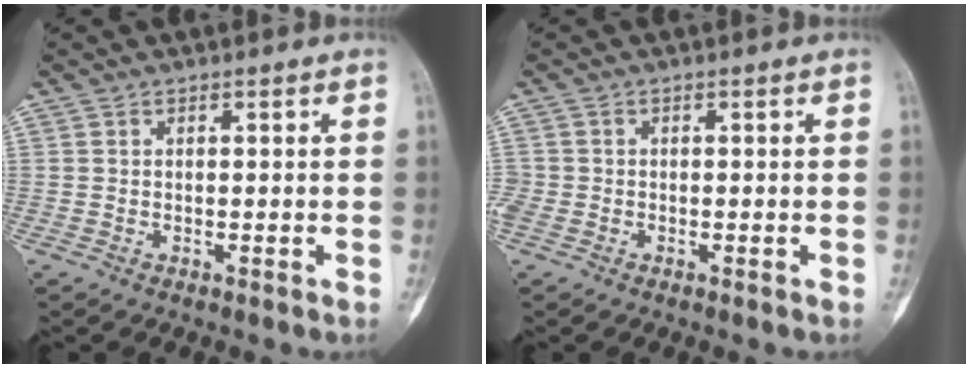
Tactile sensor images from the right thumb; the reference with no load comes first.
{"total": 2.6, "force": [-0.8, 2.2, 1.2], "torque": [-0.033, 0.004, -0.017]}